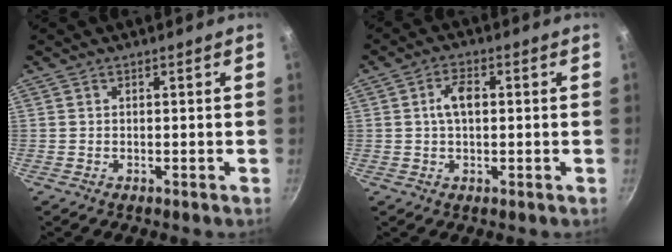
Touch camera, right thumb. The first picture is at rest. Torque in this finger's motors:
{"motor_torque": [-0.52, 0.22, 0.38, 0.85, 0.01]}